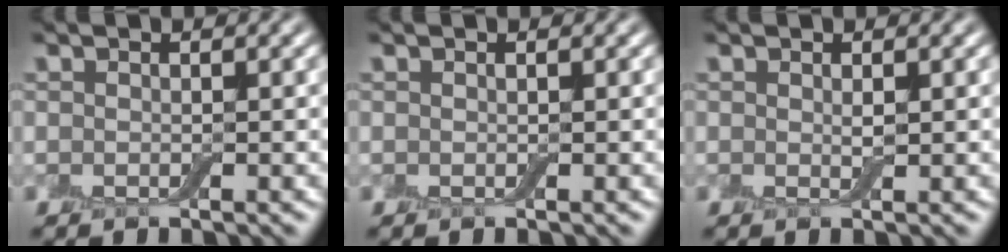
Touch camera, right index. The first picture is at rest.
{"total": 0.0}
{"total": 0.6, "force": [0.2, 0.1, 0.5], "torque": [-0.010, -0.001, 0.002]}